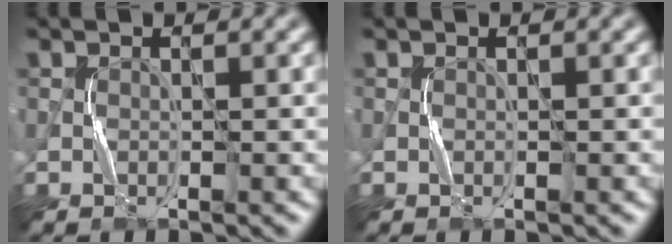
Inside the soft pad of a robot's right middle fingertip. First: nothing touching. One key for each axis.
{"total": 0.0}